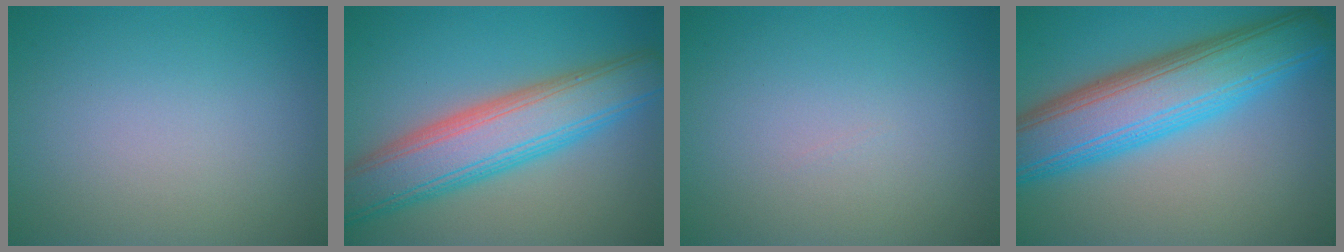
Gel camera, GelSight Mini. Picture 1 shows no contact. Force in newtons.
{"total": 8.4, "press": 8.4, "slide": 0.3}
{"total": 0.0}
{"total": 10.1, "press": 10.1, "slide": 0.4}